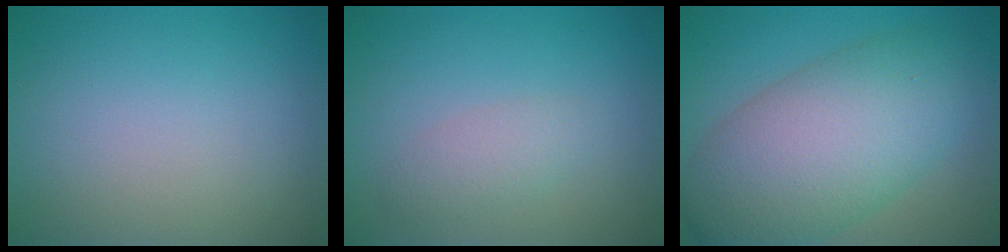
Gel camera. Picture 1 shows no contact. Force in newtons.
{"total": 1.9, "press": 1.9, "slide": 0.1}
{"total": 10.4, "press": 10.4, "slide": 0.2}